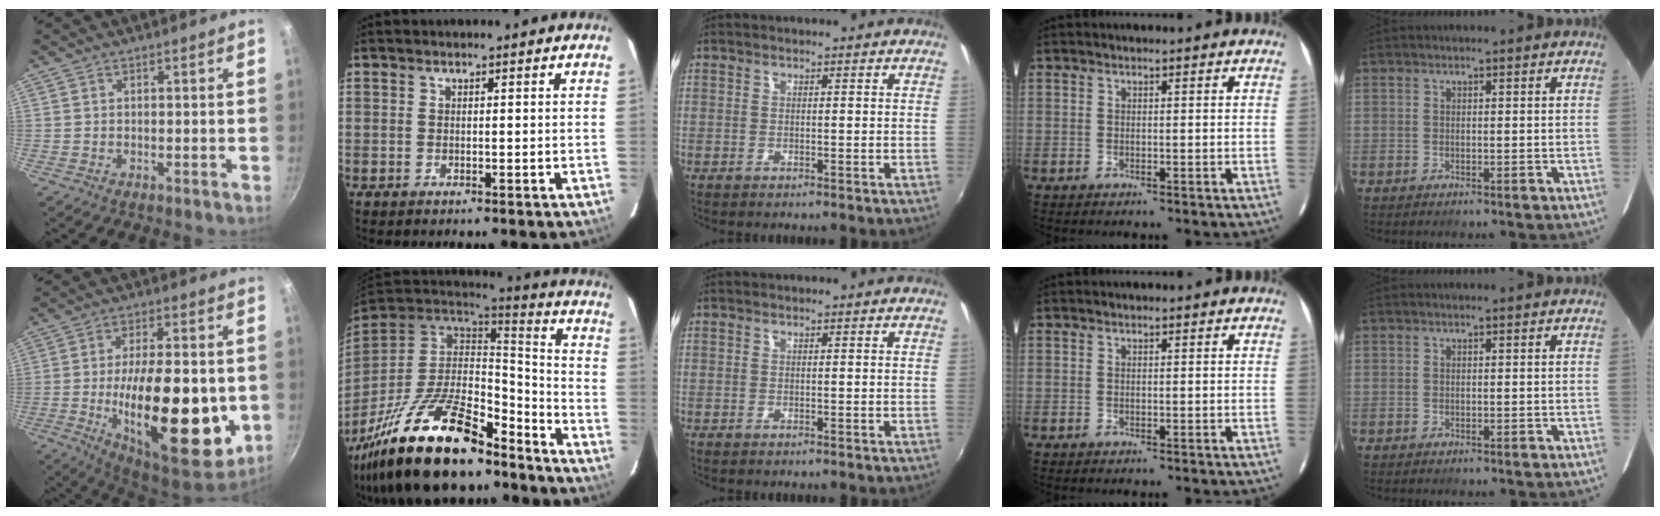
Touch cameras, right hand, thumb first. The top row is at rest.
{"thumb": {"total": 26.3, "force": [-4.4, 11.1, 23.4], "torque": [-0.338, -0.001, -0.057]}, "index": {"total": 29.5, "force": [-20.3, 10.6, 18.5], "torque": [-0.360, -0.030, -0.325]}}